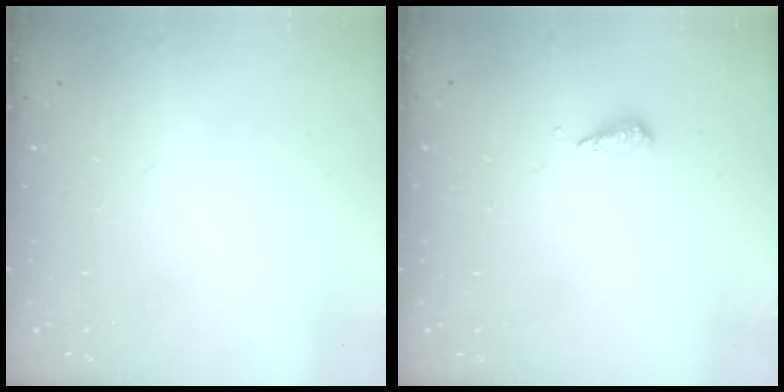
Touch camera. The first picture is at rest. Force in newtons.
{"total": 3.0, "press": 3.0, "slide": 0.2}